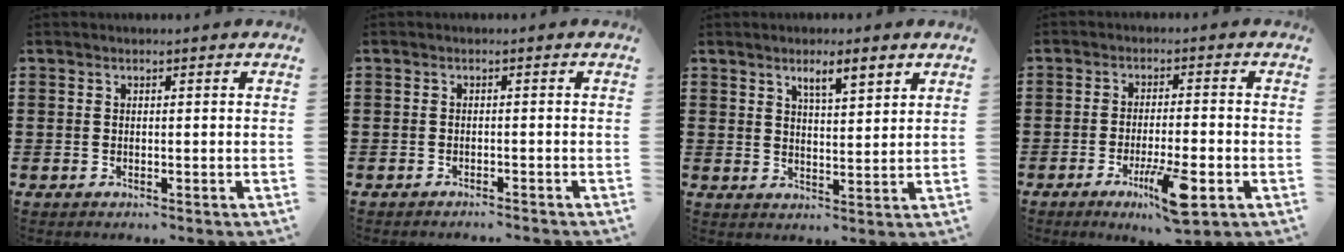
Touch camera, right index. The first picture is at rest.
{"total": 1.1, "force": [-1.1, 0.0, 0.0], "torque": [-0.003, 0.001, -0.024]}
{"total": 3.8, "force": [2.5, 0.7, 2.8], "torque": [-0.052, 0.001, 0.040]}
{"total": 8.2, "force": [-3.7, 1.2, 7.2], "torque": [-0.139, -0.014, -0.064]}